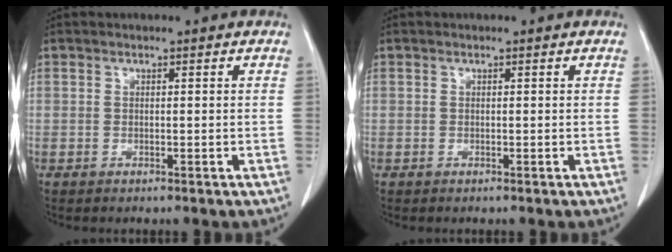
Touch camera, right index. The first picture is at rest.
{"total": 0.0}